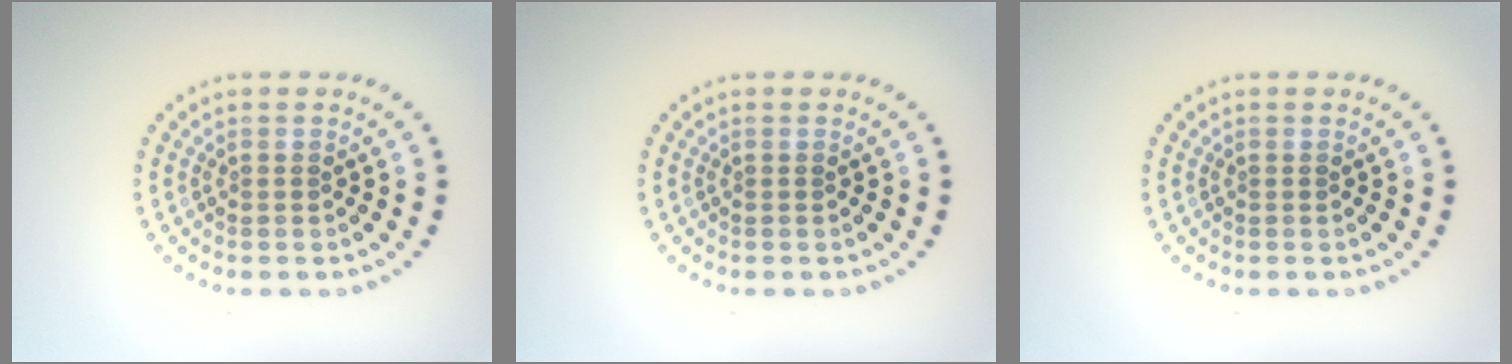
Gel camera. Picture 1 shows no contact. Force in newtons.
{"total": 0.0}
{"total": 0.0}